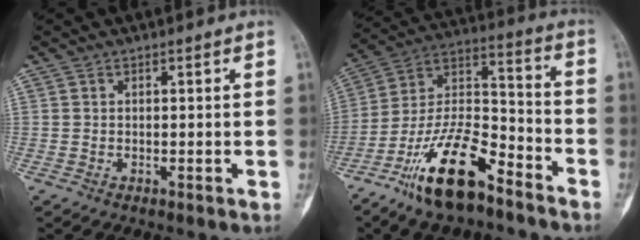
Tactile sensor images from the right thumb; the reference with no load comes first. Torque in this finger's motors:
{"motor_torque": [2.81, 1.21, 1.68, -1.09, 0.21]}